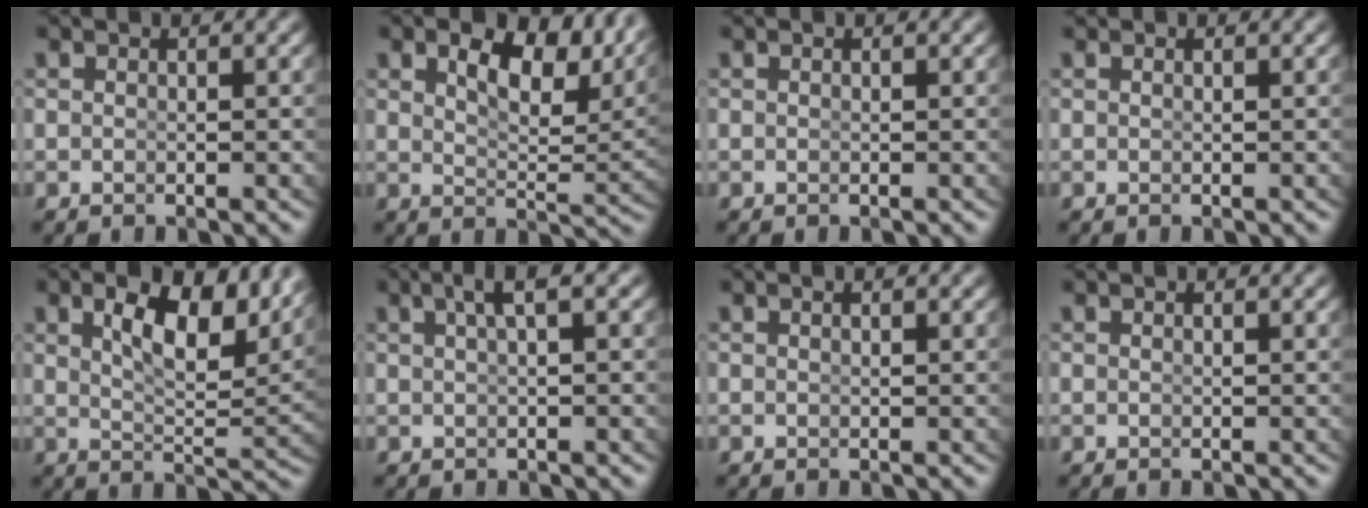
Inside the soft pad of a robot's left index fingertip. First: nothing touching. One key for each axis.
{"total": 8.4, "fx": 5.5, "fy": 2.7, "fz": 5.7, "tx": -0.069, "ty": 0.018, "tz": 0.076}
{"total": 0.0}
{"total": 0.0}
{"total": 7.9, "fx": 4.5, "fy": 2.3, "fz": 6.0, "tx": -0.086, "ty": 0.008, "tz": 0.068}
{"total": 2.8, "fx": 1.4, "fy": 0.2, "fz": 2.4, "tx": -0.030, "ty": 0.017, "tz": 0.020}
{"total": 0.0}
{"total": 0.0}